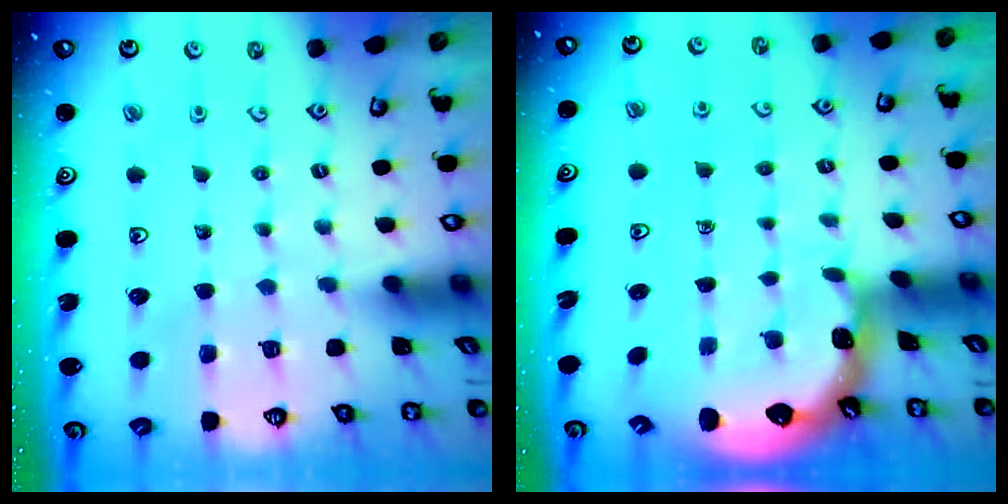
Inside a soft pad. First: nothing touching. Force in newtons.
{"total": 1.4, "press": 1.4, "slide": 0.1}